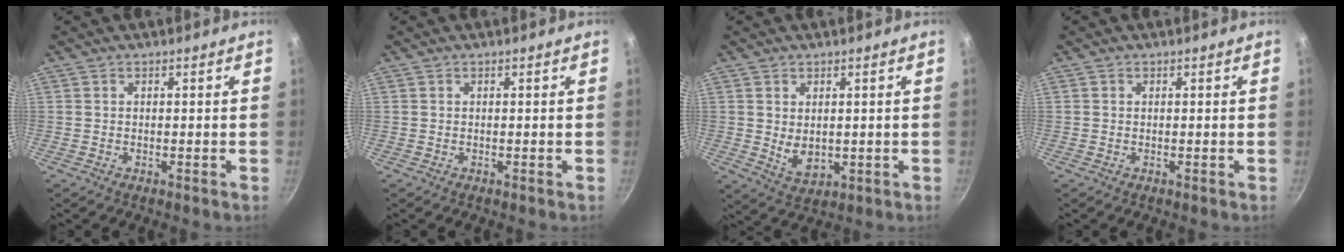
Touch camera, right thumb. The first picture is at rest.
{"total": 0.0}
{"total": 5.1, "force": [0.6, 3.5, 3.7], "torque": [-0.054, -0.016, 0.021]}
{"total": 0.0}